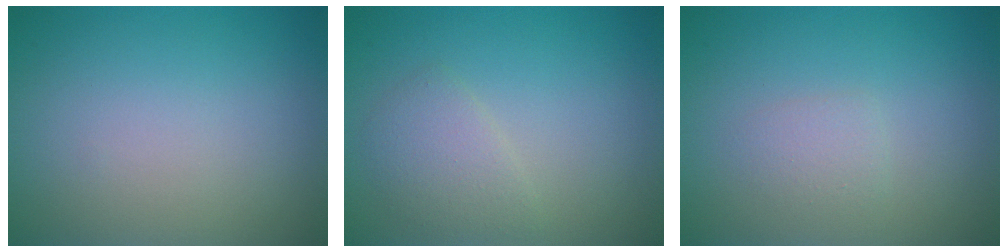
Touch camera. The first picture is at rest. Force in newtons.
{"total": 2.2, "press": 2.2, "slide": 0.0}
{"total": 1.1, "press": 1.1, "slide": 0.1}